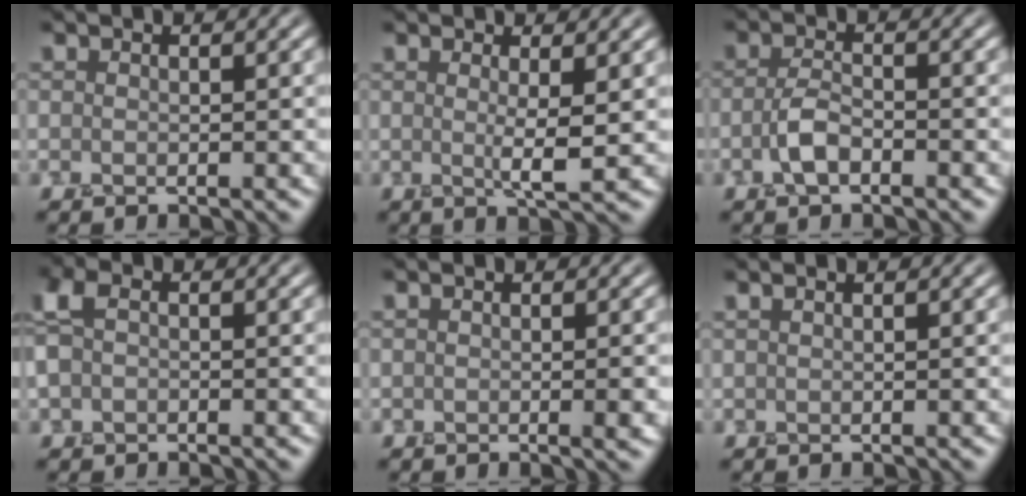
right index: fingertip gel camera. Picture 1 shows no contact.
{"total": 2.5, "force": [0.4, 0.2, 2.4], "torque": [-0.044, -0.009, 0.008]}
{"total": 2.5, "force": [-1.0, 1.0, 2.0], "torque": [-0.044, 0.003, -0.024]}
{"total": 3.2, "force": [0.1, 2.3, 2.2], "torque": [-0.051, 0.008, -0.006]}
{"total": 1.7, "force": [-0.1, 0.5, 1.6], "torque": [-0.023, -0.005, -0.002]}
{"total": 0.5, "force": [0.4, 0.1, 0.3], "torque": [-0.008, 0.005, 0.009]}